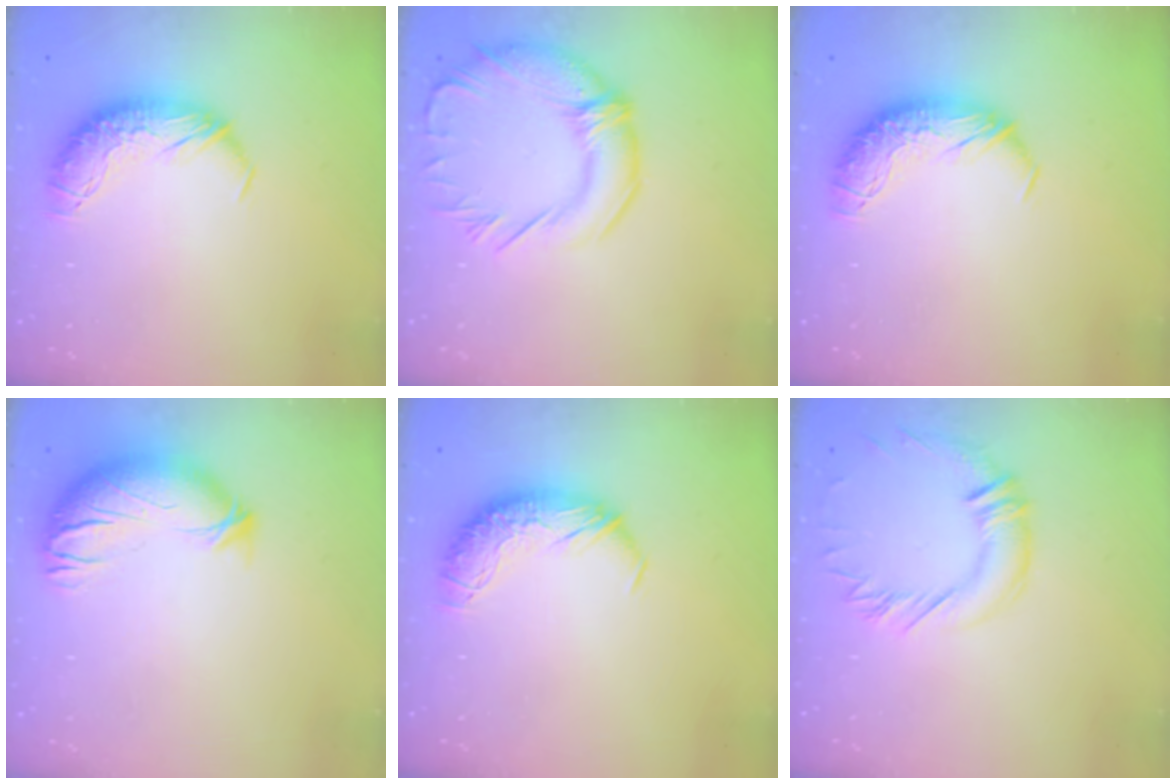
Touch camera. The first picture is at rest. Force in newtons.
{"total": 3.5, "press": 3.2, "slide": 1.4}
{"total": 0.0}
{"total": 3.5, "press": 2.7, "slide": 2.3}
{"total": 0.0}
{"total": 0.8, "press": 0.2, "slide": 0.8}